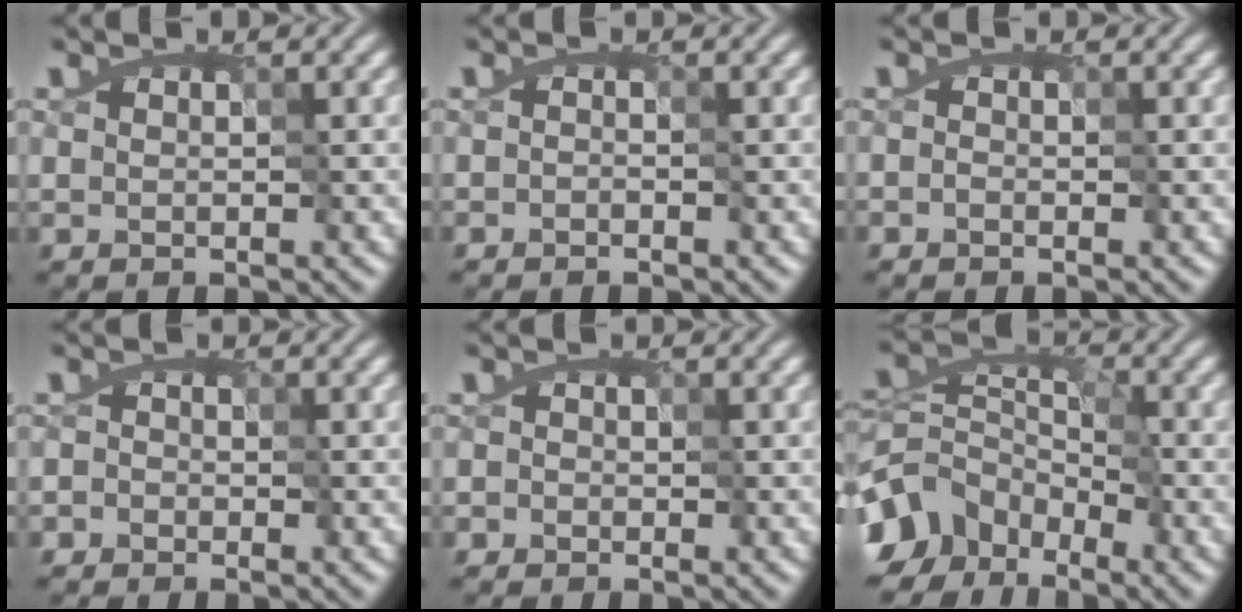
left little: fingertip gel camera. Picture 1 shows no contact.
{"total": 1.1, "force": [-0.6, 0.7, 0.7], "torque": [-0.004, 0.003, -0.011]}
{"total": 0.7, "force": [-0.4, 0.6, 0.2], "torque": [-0.001, -0.004, -0.010]}
{"total": 2.3, "force": [-0.6, 2.1, 0.7], "torque": [0.004, 0.012, -0.024]}
{"total": 1.5, "force": [-0.4, 1.4, 0.4], "torque": [-0.006, 0.004, -0.008]}
{"total": 8.2, "force": [-6.1, 4.8, 2.4], "torque": [-0.048, 0.000, -0.129]}